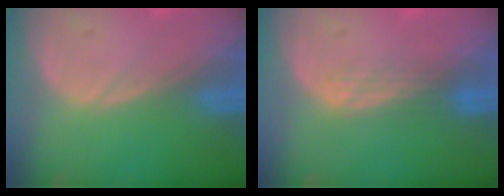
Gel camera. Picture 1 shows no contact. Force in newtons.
{"total": 2.9, "press": 2.5, "slide": 1.5}